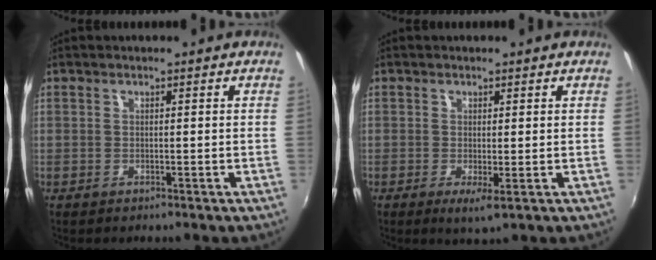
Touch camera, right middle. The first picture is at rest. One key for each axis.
{"total": 2.3, "fx": -0.3, "fy": 0.1, "fz": 2.3, "tx": -0.043, "ty": -0.009, "tz": -0.003}